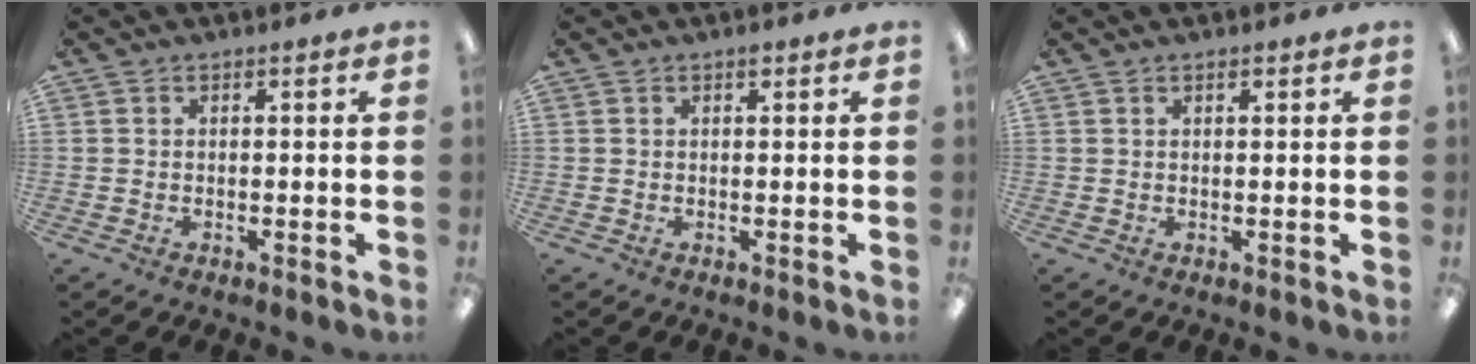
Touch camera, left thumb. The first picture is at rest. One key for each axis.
{"total": 0.8, "fx": 0.6, "fy": 0.3, "fz": 0.5, "tx": -0.003, "ty": -0.001, "tz": 0.009}
{"total": 0.8, "fx": 0.6, "fy": 0.3, "fz": 0.5, "tx": -0.011, "ty": 0.002, "tz": 0.010}